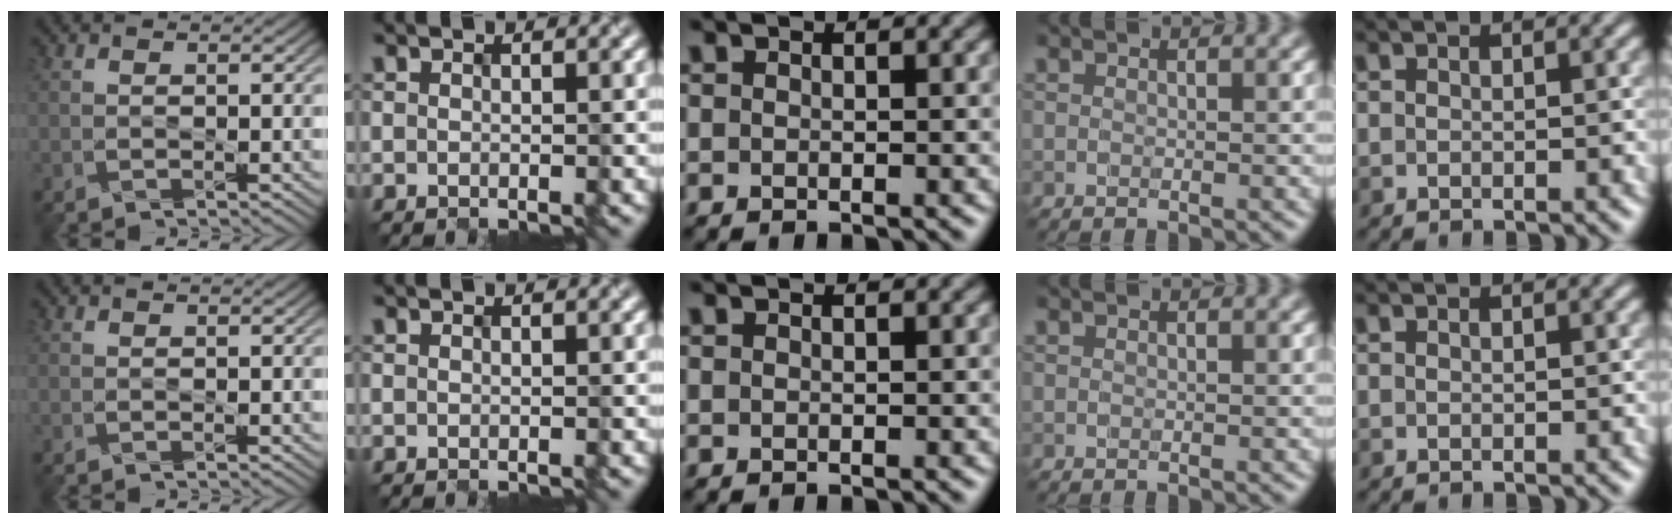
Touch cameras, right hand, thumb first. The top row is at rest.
{}